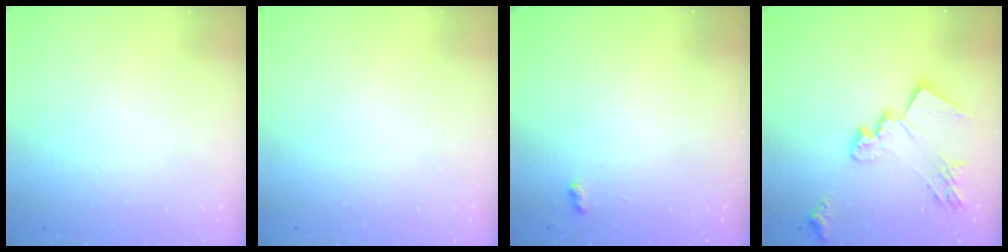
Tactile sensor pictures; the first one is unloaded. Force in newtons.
{"total": 0.0}
{"total": 4.4, "press": 4.3, "slide": 0.6}
{"total": 18.0, "press": 18.0, "slide": 1.2}